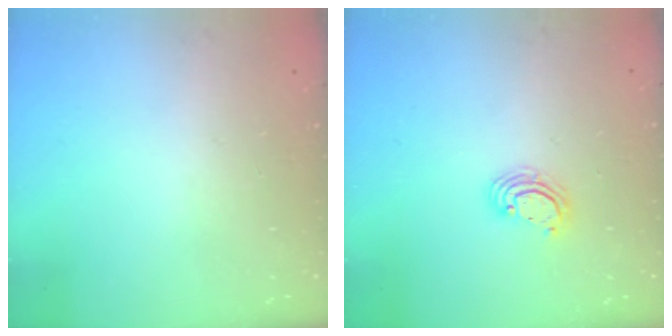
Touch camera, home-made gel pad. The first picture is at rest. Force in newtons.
{"total": 3.6, "press": 3.6, "slide": 0.2}